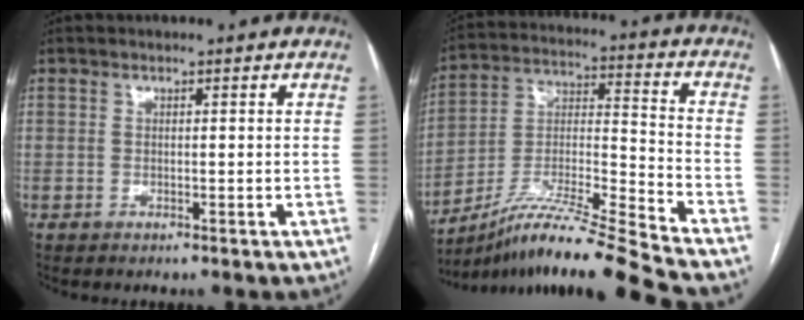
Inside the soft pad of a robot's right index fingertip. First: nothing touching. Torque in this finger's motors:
{"motor_torque": [-0.06, -0.79, 0.08, 0.09]}